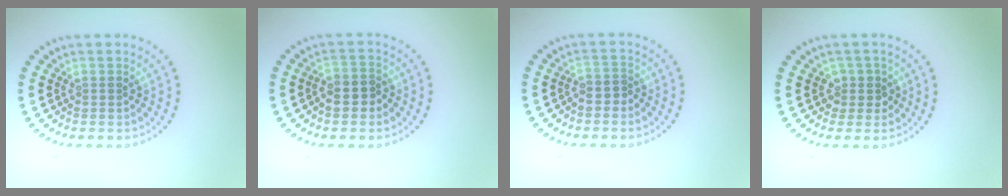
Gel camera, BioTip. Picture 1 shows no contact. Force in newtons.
{"total": 2.3, "press": 2.1, "slide": 0.9}
{"total": 1.0, "press": 0.8, "slide": 0.6}
{"total": 1.7, "press": 1.3, "slide": 1.0}